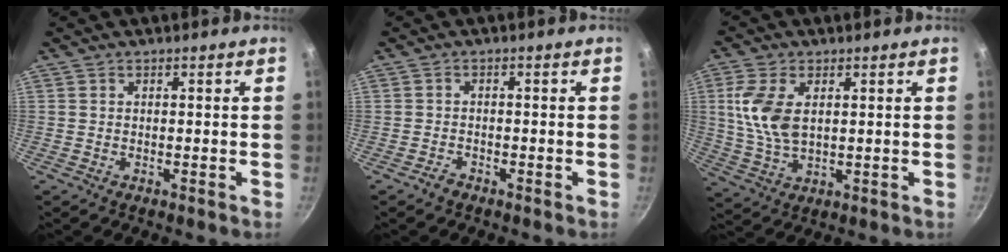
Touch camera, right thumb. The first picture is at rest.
{"total": 1.4, "force": [-1.1, 0.9, 0.4], "torque": [-0.007, 0.012, -0.020]}
{"total": 9.8, "force": [2.1, 5.6, 7.8], "torque": [-0.158, -0.008, 0.045]}